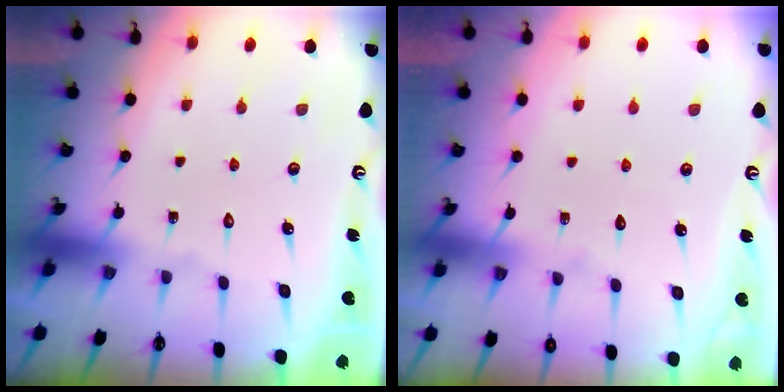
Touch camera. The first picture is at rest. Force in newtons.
{"total": 3.2, "press": 3.2, "slide": 0.4}